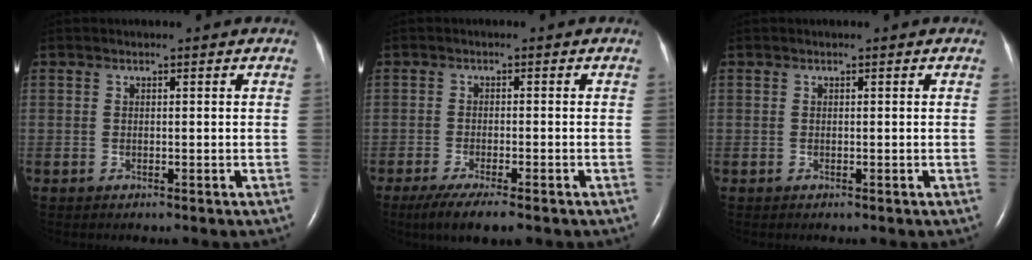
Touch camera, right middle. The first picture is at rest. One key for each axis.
{"total": 6.9, "fx": -4.9, "fy": 1.0, "fz": 4.7, "tx": -0.080, "ty": -0.018, "tz": -0.074}
{"total": 0.0}